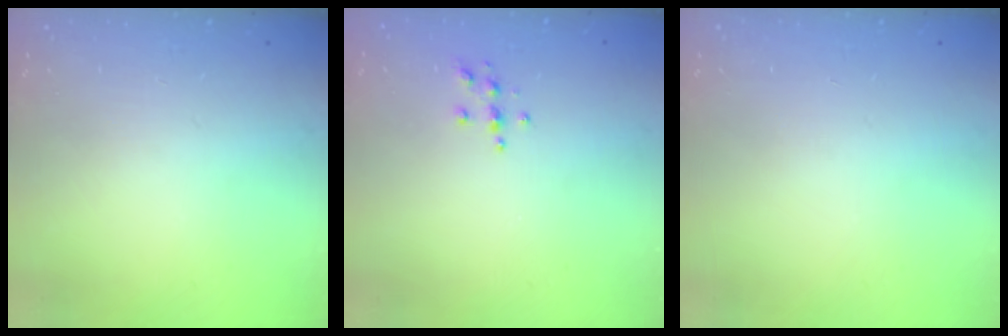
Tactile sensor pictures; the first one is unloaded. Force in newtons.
{"total": 3.7, "press": 3.7, "slide": 0.4}
{"total": 0.0}